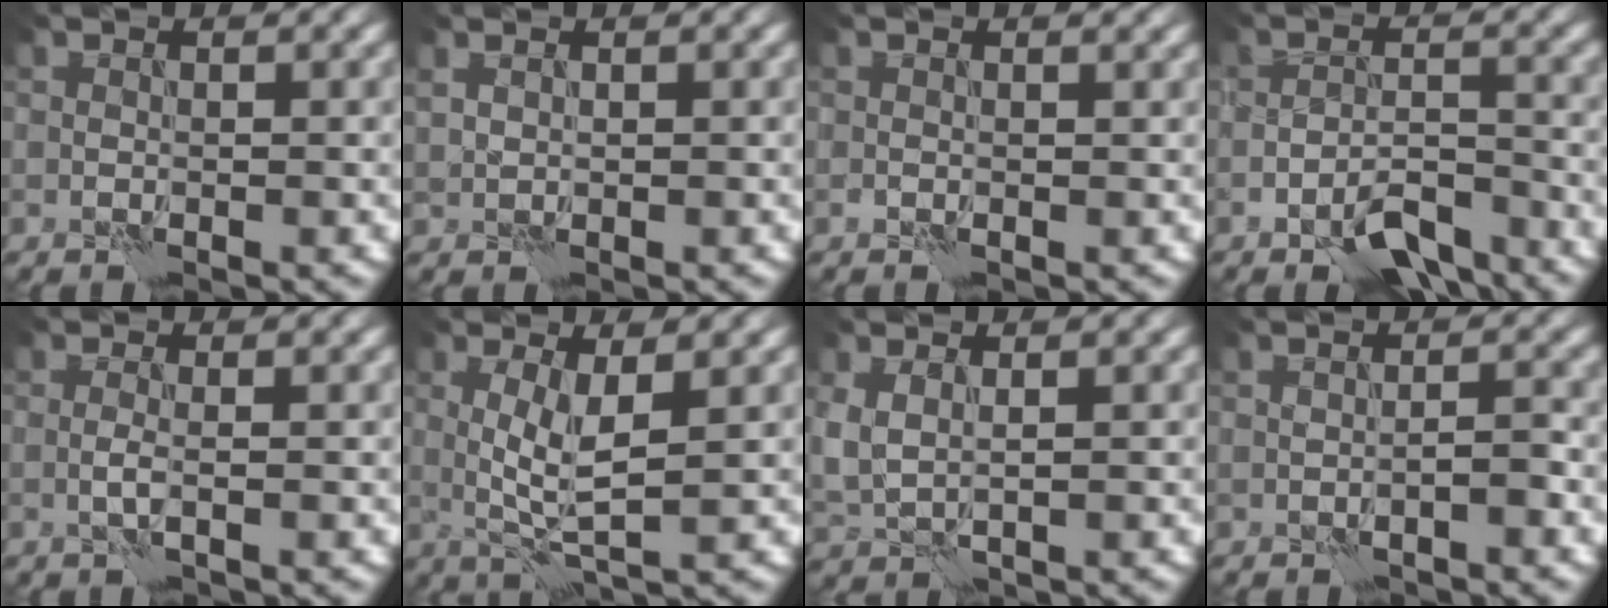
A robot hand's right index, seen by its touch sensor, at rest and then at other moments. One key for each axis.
{"total": 0.7, "fx": 0.5, "fy": 0.4, "fz": 0.3, "tx": -0.010, "ty": -0.001, "tz": 0.015}
{"total": 0.9, "fx": 0.0, "fy": 0.5, "fz": 0.8, "tx": -0.013, "ty": -0.003, "tz": -0.002}
{"total": 5.3, "fx": -3.7, "fy": 1.8, "fz": 3.3, "tx": -0.053, "ty": -0.001, "tz": -0.065}
{"total": 1.0, "fx": -0.1, "fy": 0.0, "fz": 1.0, "tx": -0.022, "ty": 0.002, "tz": -0.007}
{"total": 3.6, "fx": 0.4, "fy": 0.8, "fz": 3.5, "tx": -0.071, "ty": -0.002, "tz": 0.012}
{"total": 2.5, "fx": 0.8, "fy": 1.4, "fz": 1.9, "tx": -0.053, "ty": -0.003, "tz": 0.022}
{"total": 1.0, "fx": -0.7, "fy": 0.0, "fz": 0.7, "tx": -0.010, "ty": 0.008, "tz": -0.015}